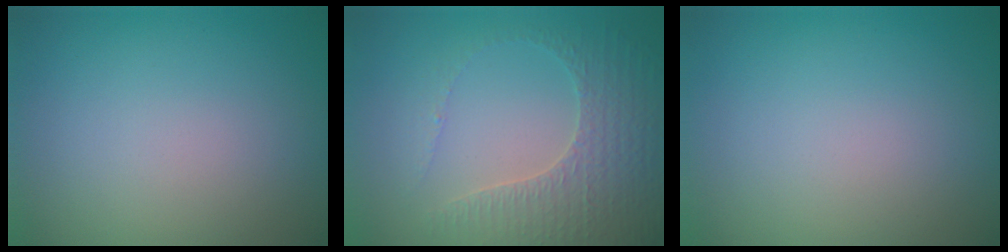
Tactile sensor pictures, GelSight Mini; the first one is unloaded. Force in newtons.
{"total": 3.3, "press": 3.1, "slide": 1.0}
{"total": 0.0}